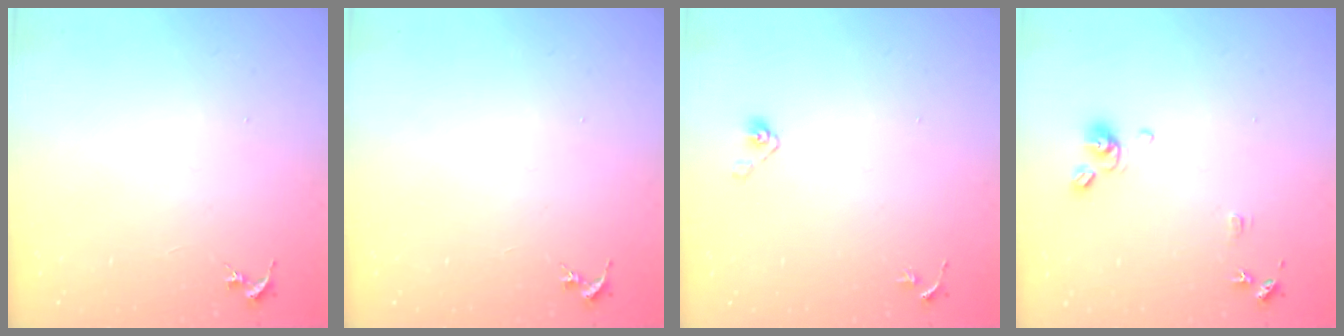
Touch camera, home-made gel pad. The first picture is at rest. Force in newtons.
{"total": 0.0}
{"total": 4.0, "press": 3.6, "slide": 1.8}
{"total": 9.4, "press": 9.4, "slide": 0.9}